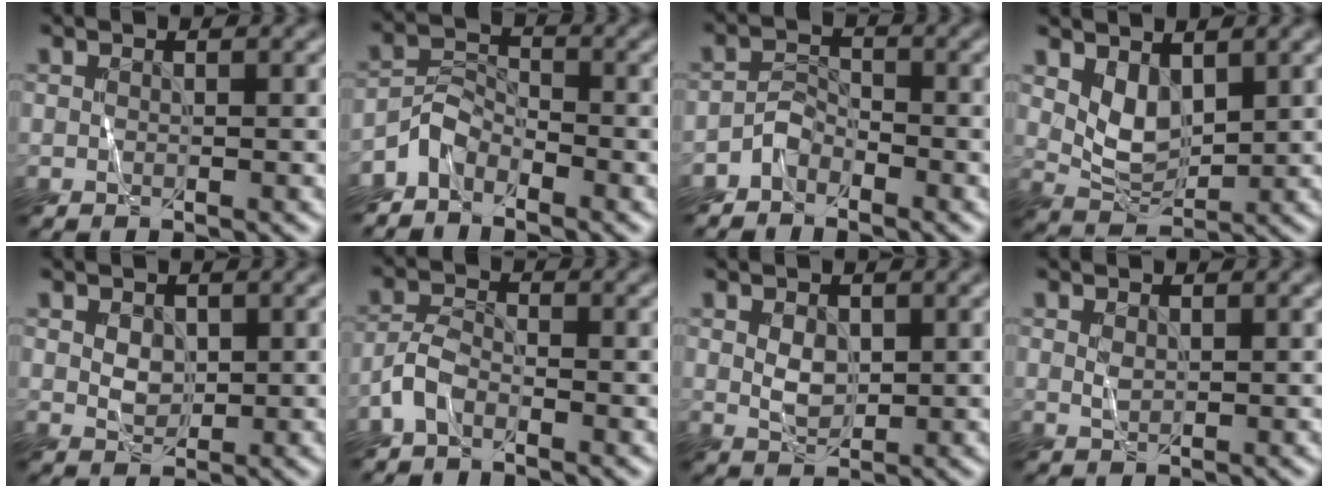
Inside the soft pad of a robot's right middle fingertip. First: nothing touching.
{"total": 2.8, "force": [-2.4, 1.4, 0.6], "torque": [-0.015, 0.012, -0.056]}
{"total": 1.9, "force": [-1.6, 1.0, 0.4], "torque": [-0.009, 0.012, -0.035]}
{"total": 2.9, "force": [1.6, 1.7, 1.8], "torque": [-0.045, -0.007, 0.038]}
{"total": 1.4, "force": [0.6, 1.1, 0.6], "torque": [-0.016, -0.002, 0.017]}
{"total": 2.4, "force": [-1.6, 1.1, 1.4], "torque": [-0.031, 0.007, -0.039]}
{"total": 1.6, "force": [0.5, 1.2, 1.0], "torque": [-0.027, -0.002, 0.017]}
{"total": 0.6, "force": [0.4, 0.3, 0.3], "torque": [-0.015, -0.001, 0.012]}